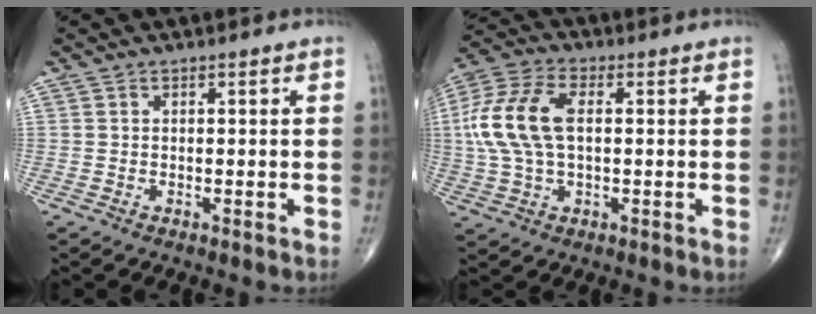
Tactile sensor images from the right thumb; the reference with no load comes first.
{"total": 13.7, "force": [1.3, 7.5, 11.4], "torque": [-0.252, 0.020, 0.021]}